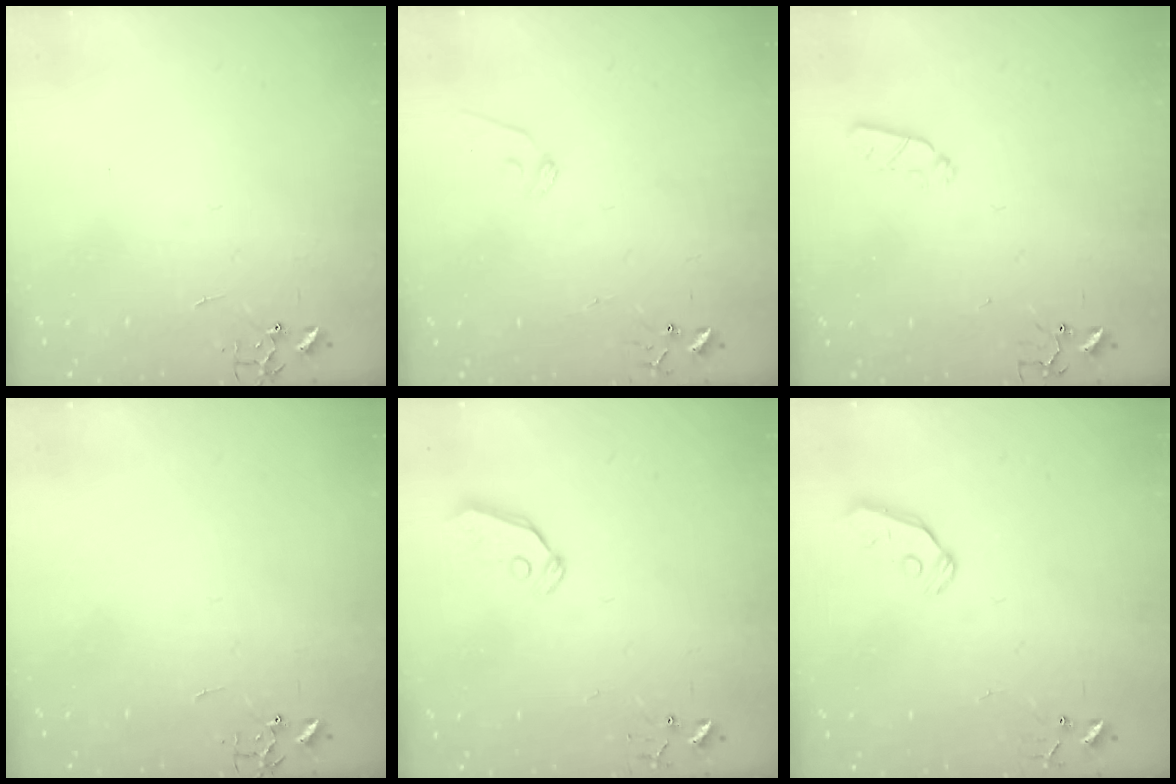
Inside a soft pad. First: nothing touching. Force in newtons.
{"total": 8.1, "press": 8.0, "slide": 0.8}
{"total": 4.2, "press": 4.1, "slide": 1.0}
{"total": 0.0}
{"total": 4.8, "press": 4.8, "slide": 0.4}
{"total": 5.3, "press": 5.3, "slide": 0.4}